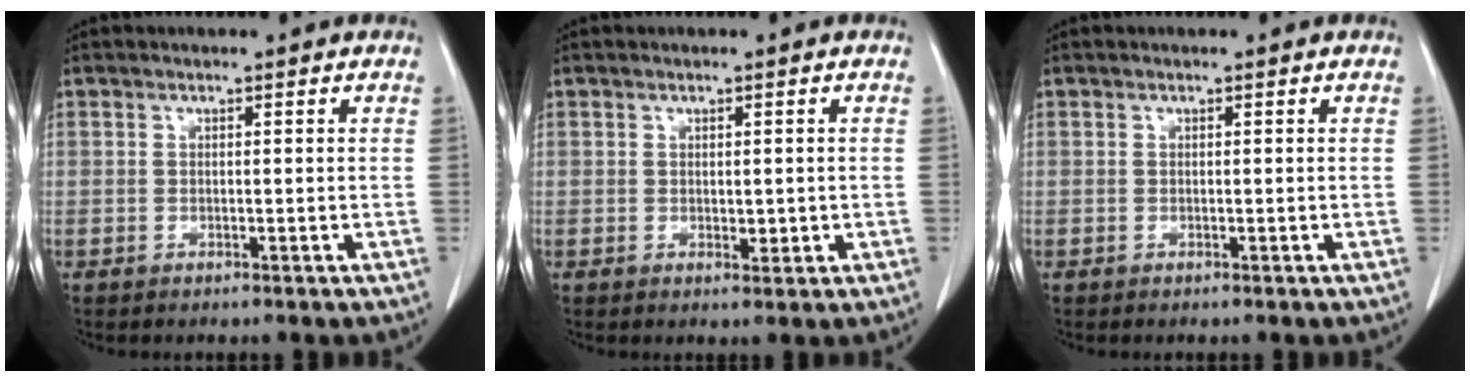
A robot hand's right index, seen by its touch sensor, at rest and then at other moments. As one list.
[{"total": 1.7, "force": [-0.1, 1.0, 1.4], "torque": [-0.019, -0.003, 0.004]}, {"total": 0.0}]